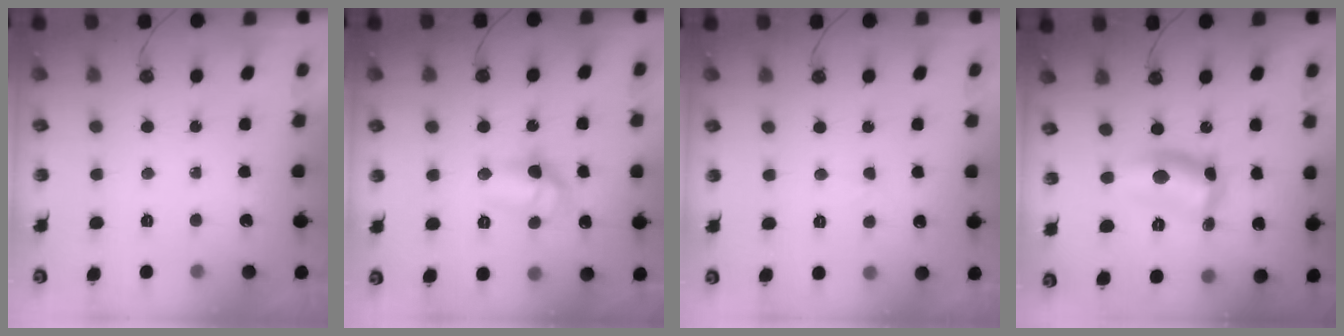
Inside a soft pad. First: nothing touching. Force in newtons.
{"total": 11.4, "press": 11.4, "slide": 0.8}
{"total": 4.3, "press": 2.7, "slide": 3.4}
{"total": 11.0, "press": 11.0, "slide": 0.6}